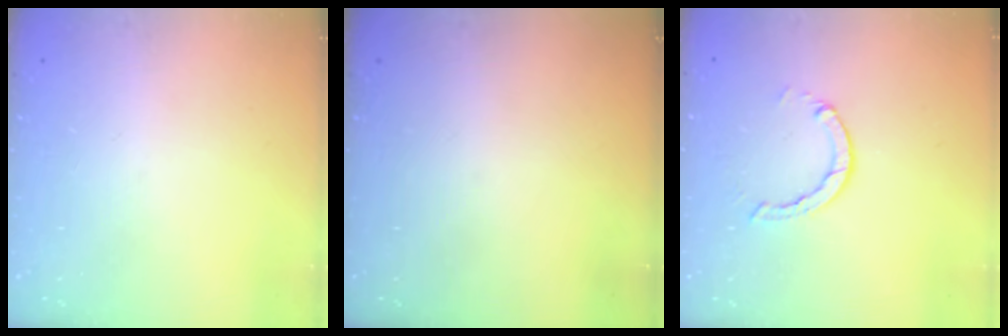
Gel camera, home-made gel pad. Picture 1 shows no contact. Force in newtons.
{"total": 0.0}
{"total": 3.3, "press": 3.2, "slide": 0.4}